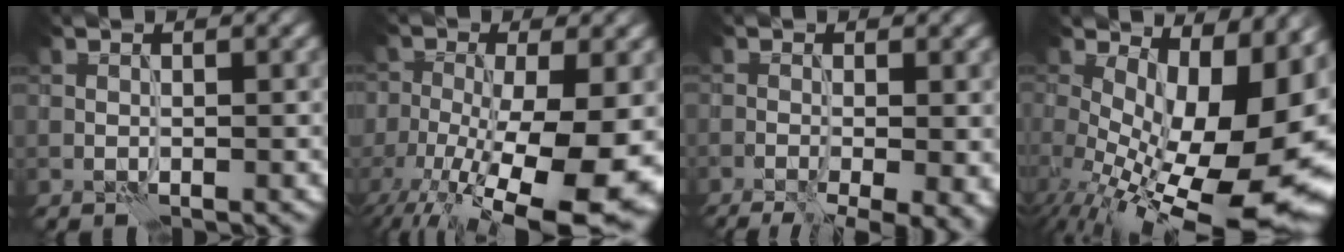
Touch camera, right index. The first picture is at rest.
{"total": 16.9, "force": [-6.4, 7.4, 13.8], "torque": [-0.232, -0.030, -0.088]}
{"total": 8.8, "force": [-3.7, 3.3, 7.3], "torque": [-0.077, -0.007, -0.046]}
{"total": 17.9, "force": [-0.7, 9.2, 15.4], "torque": [-0.183, -0.045, 0.024]}